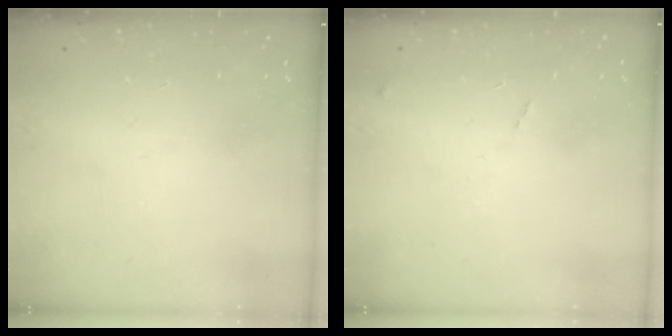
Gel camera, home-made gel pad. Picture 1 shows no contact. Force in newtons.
{"total": 6.8, "press": 6.8, "slide": 0.6}